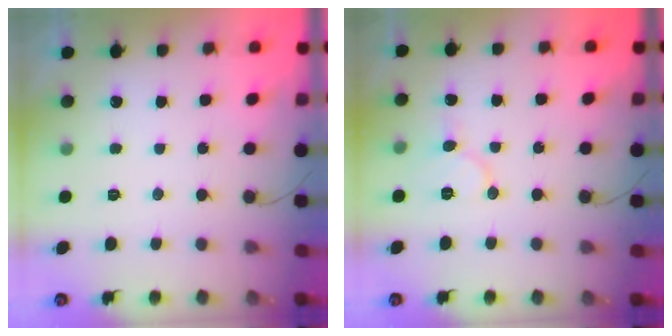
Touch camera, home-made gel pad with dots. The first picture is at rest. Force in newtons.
{"total": 7.6, "press": 7.5, "slide": 0.8}